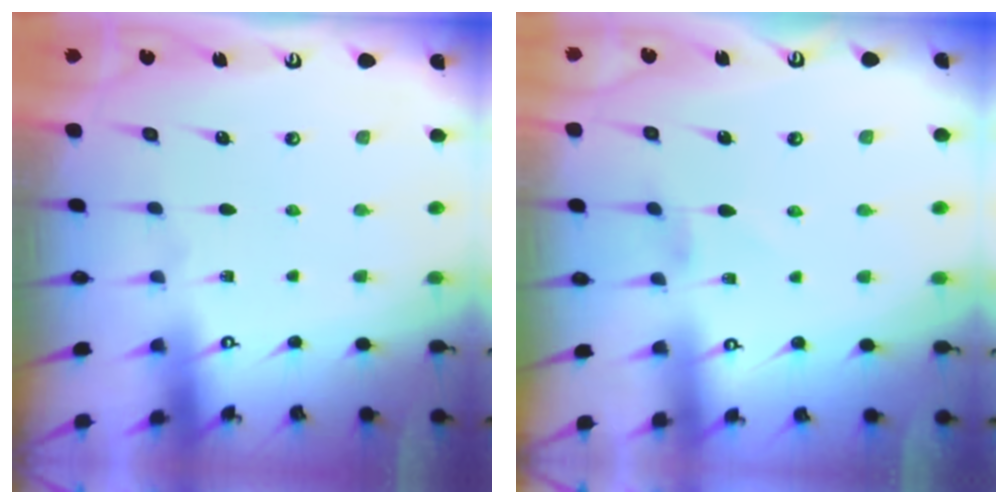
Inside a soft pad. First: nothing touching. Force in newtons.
{"total": 0.8, "press": 0.7, "slide": 0.2}